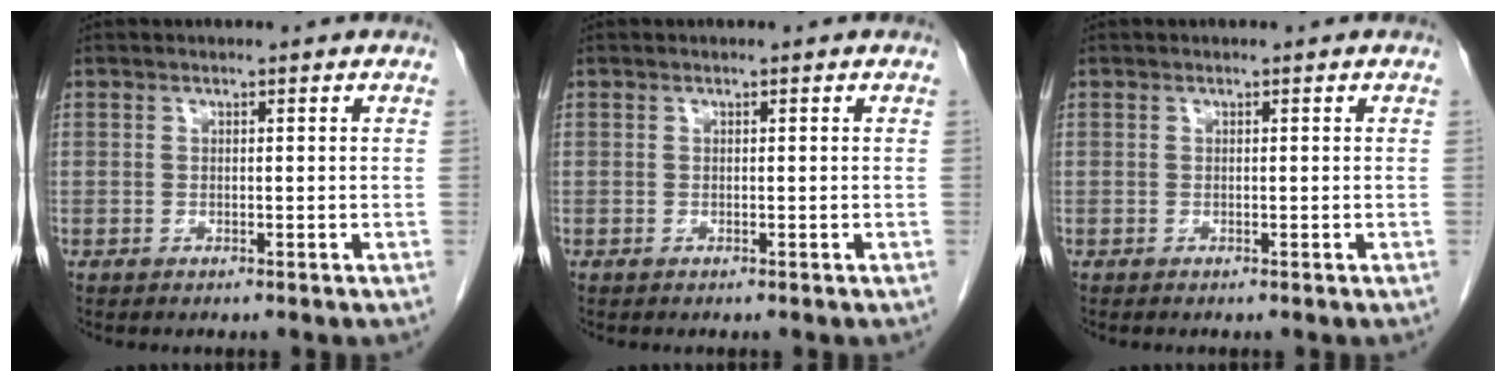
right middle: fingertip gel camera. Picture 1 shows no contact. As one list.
[{"total": 0.0}, {"total": 0.0}]